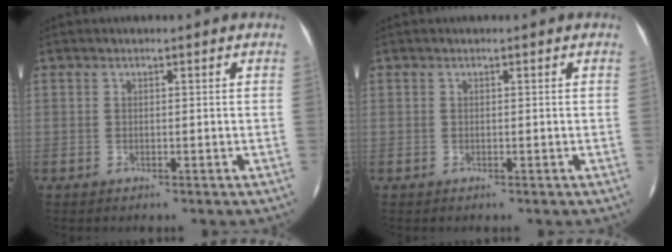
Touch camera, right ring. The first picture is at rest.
{"total": 0.0}